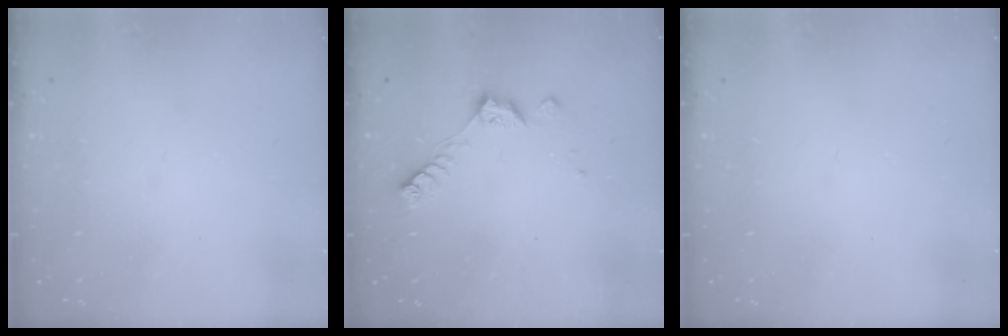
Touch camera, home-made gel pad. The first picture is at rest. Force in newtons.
{"total": 6.4, "press": 6.3, "slide": 1.1}
{"total": 0.0}